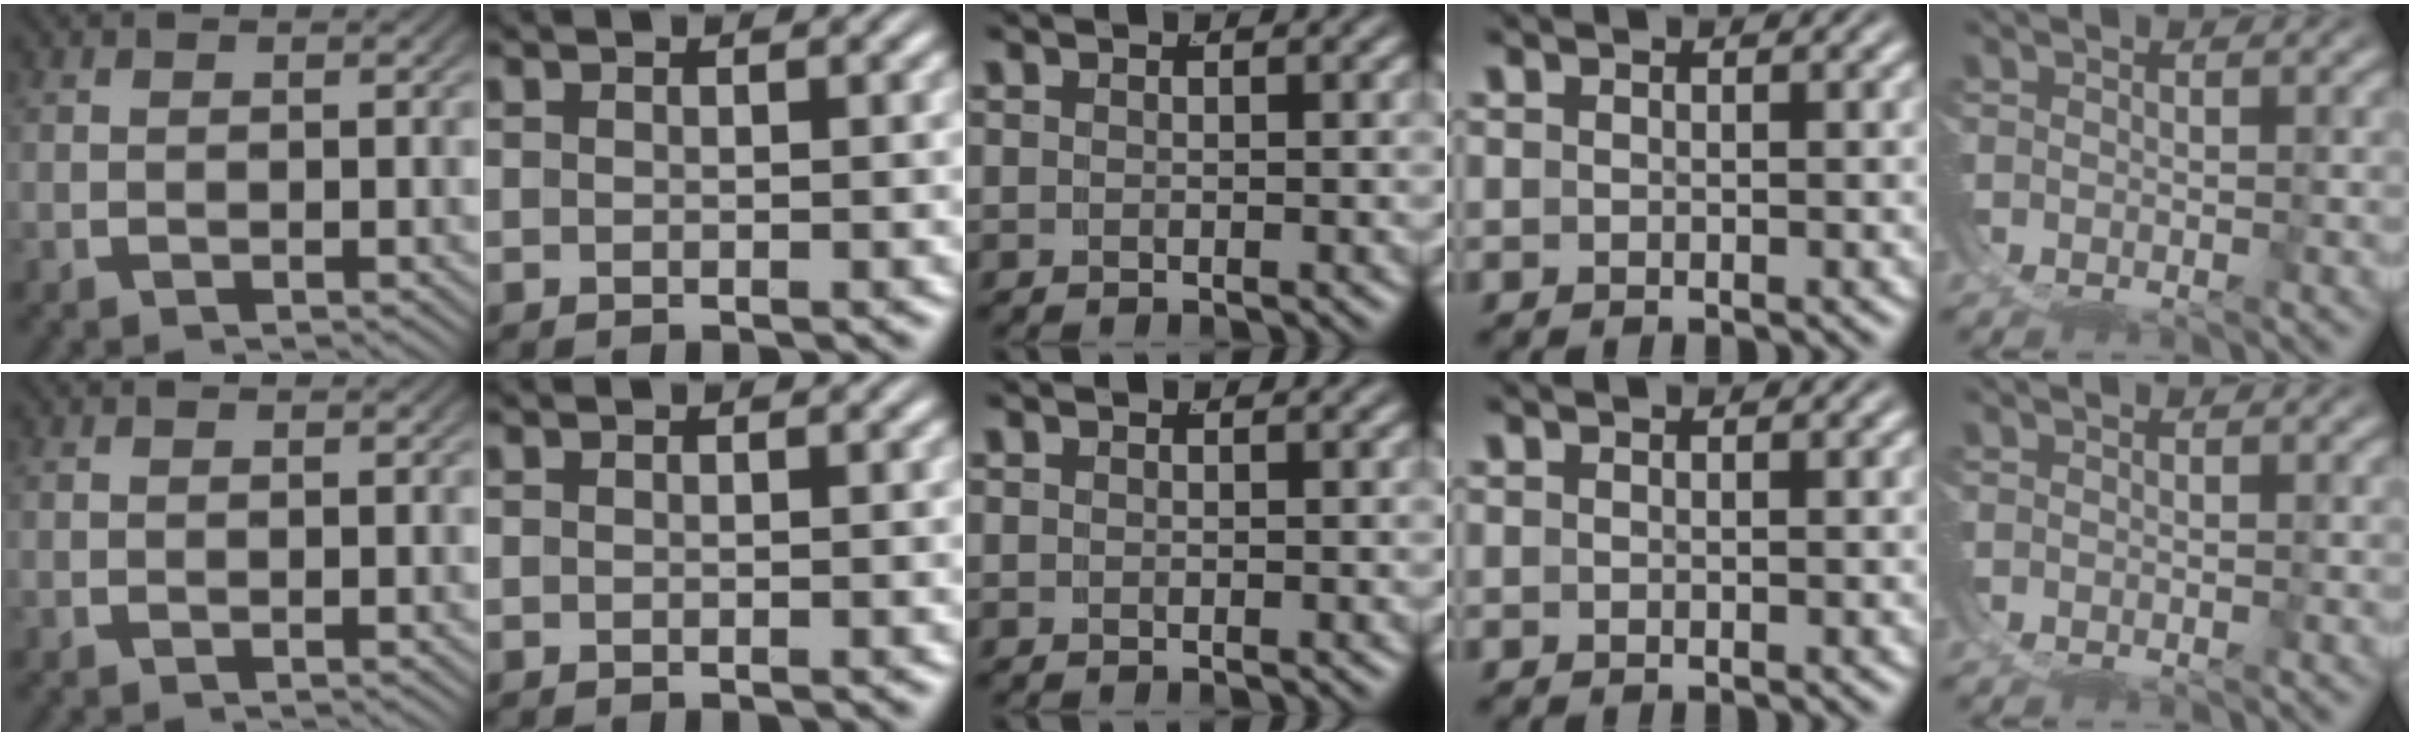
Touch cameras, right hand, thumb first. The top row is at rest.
{}